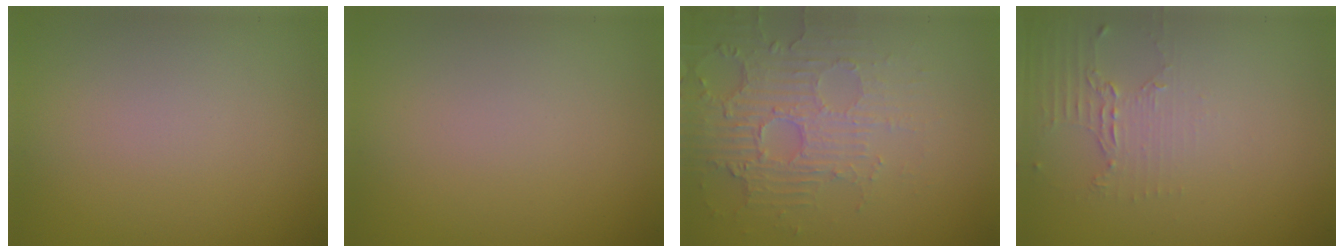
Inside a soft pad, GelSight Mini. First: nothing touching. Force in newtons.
{"total": 0.0}
{"total": 4.3, "press": 3.8, "slide": 2.0}
{"total": 2.1, "press": 1.5, "slide": 1.4}